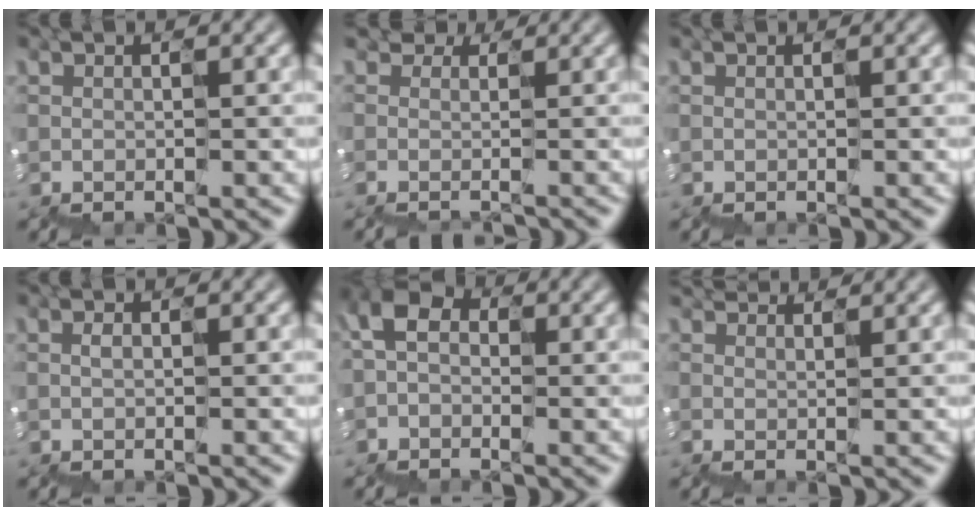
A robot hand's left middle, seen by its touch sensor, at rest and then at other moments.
{"total": 3.1, "force": [0.6, 2.6, 1.7], "torque": [-0.038, 0.022, 0.028]}
{"total": 0.0}
{"total": 0.5, "force": [0.1, -0.3, -0.4], "torque": [-0.008, -0.001, 0.003]}
{"total": 2.7, "force": [-1.0, 2.1, 1.2], "torque": [-0.066, 0.008, -0.030]}
{"total": 2.7, "force": [2.4, 1.0, 0.8], "torque": [-0.007, 0.028, 0.035]}